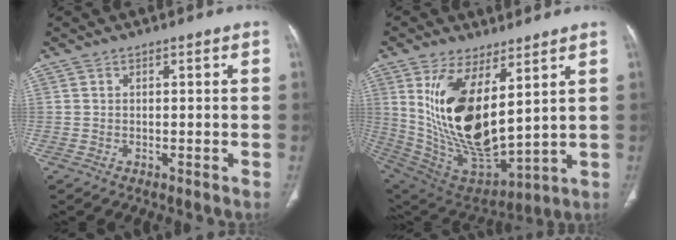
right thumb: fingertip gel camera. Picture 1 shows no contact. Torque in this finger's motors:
{"motor_torque": [0.59, 4.42, 2.22, 0.55, 0.69]}